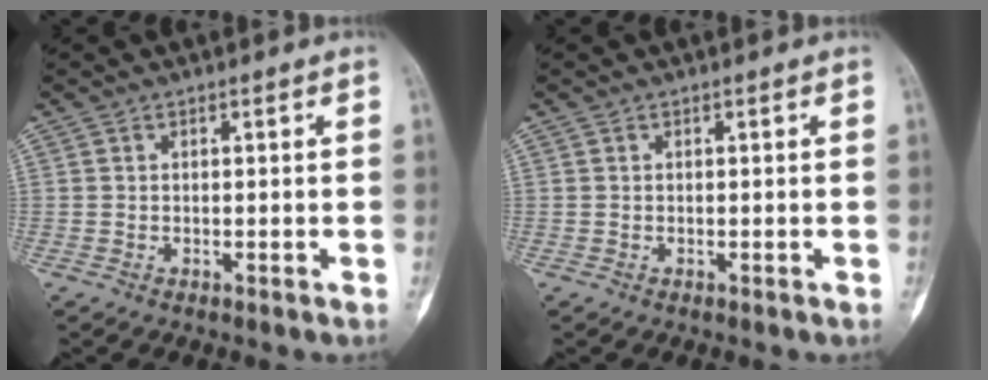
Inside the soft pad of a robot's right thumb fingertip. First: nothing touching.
{"total": 0.0}